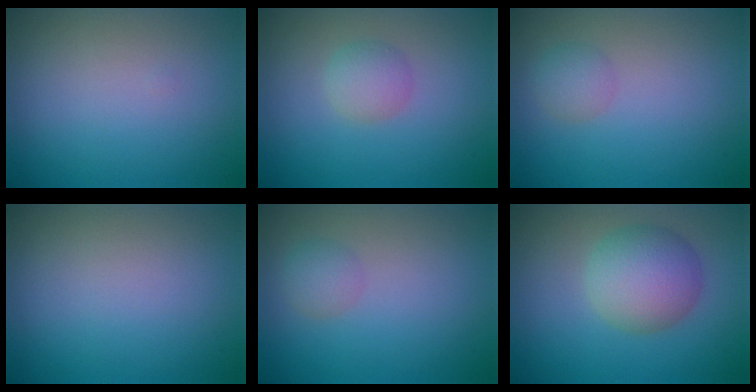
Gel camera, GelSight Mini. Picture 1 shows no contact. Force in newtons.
{"total": 1.9, "press": 1.9, "slide": 0.0}
{"total": 1.5, "press": 1.5, "slide": 0.0}
{"total": 0.0}
{"total": 1.5, "press": 1.5, "slide": 0.0}
{"total": 5.1, "press": 5.1, "slide": 0.1}